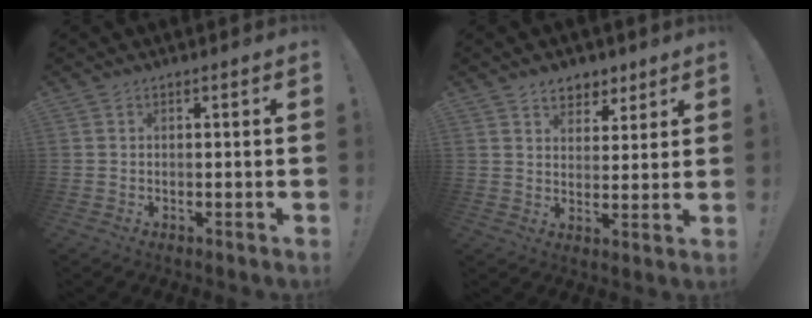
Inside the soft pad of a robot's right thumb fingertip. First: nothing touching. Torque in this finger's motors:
{"motor_torque": [-0.55, 0.62, 0.45, 0.33, -0.03]}